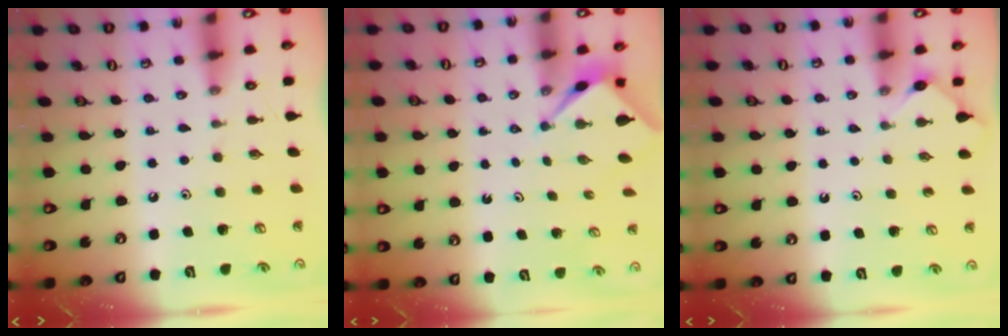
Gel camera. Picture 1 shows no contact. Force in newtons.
{"total": 2.7, "press": 2.7, "slide": 0.1}
{"total": 2.4, "press": 2.4, "slide": 0.3}